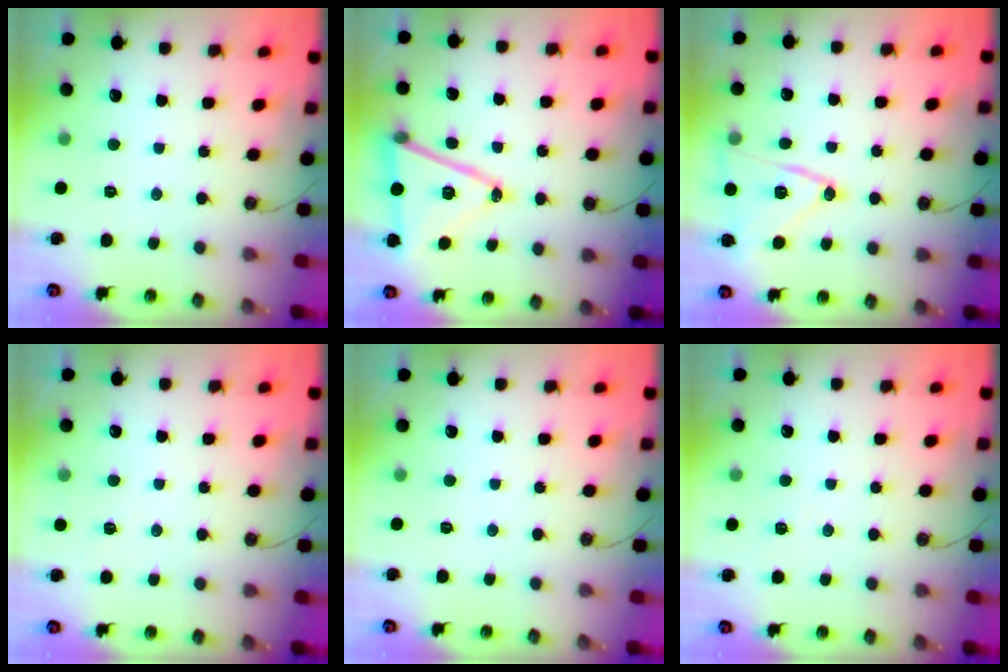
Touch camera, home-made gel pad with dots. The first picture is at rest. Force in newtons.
{"total": 16.1, "press": 15.6, "slide": 3.7}
{"total": 14.7, "press": 14.7, "slide": 0.5}
{"total": 3.9, "press": 1.9, "slide": 3.4}
{"total": 0.0}
{"total": 3.3, "press": 2.8, "slide": 1.7}